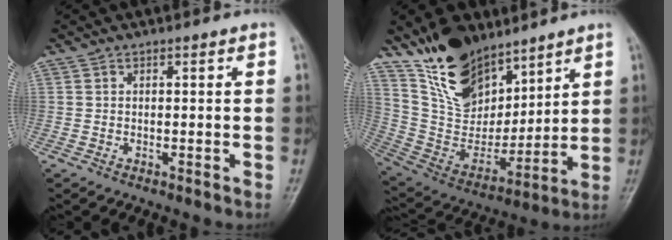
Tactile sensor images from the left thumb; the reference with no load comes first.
{"total": 17.7, "force": [12.4, 9.3, 8.5], "torque": [-0.099, -0.070, 0.243]}